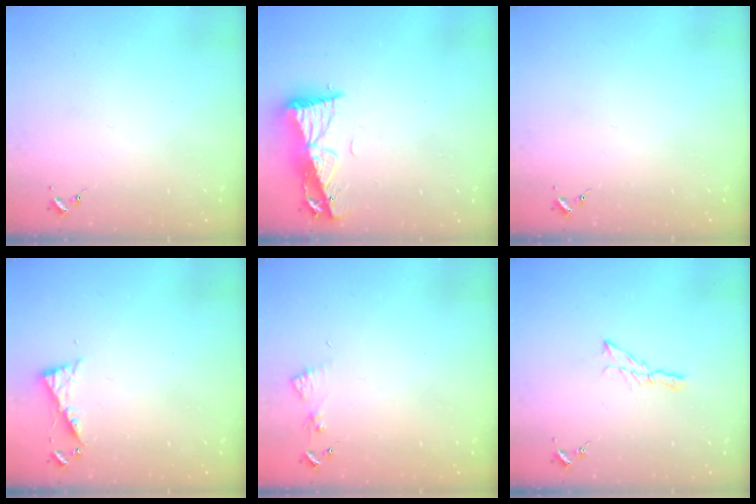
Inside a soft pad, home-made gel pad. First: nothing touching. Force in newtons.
{"total": 9.2, "press": 9.2, "slide": 1.1}
{"total": 0.0}
{"total": 5.4, "press": 5.4, "slide": 0.5}
{"total": 4.5, "press": 4.5, "slide": 0.5}
{"total": 5.2, "press": 5.2, "slide": 0.5}